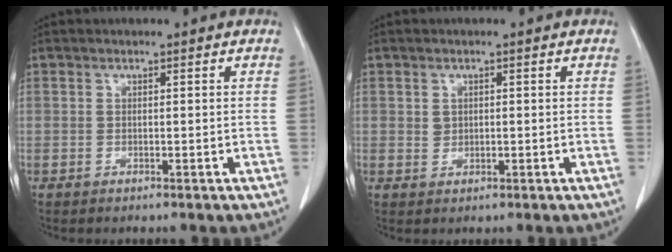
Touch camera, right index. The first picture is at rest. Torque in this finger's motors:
{"motor_torque": [0.13, -0.02, 0.01, 0.01]}